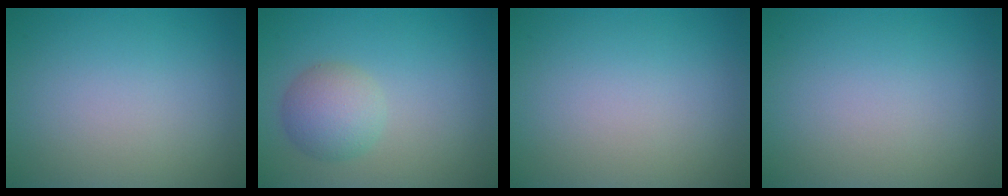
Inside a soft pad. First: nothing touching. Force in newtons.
{"total": 3.4, "press": 3.4, "slide": 0.0}
{"total": 0.0}
{"total": 0.0}